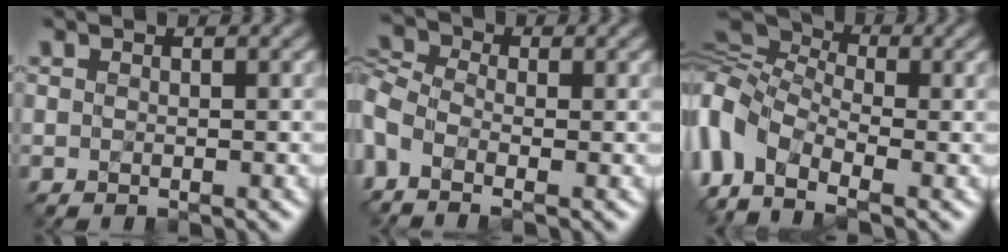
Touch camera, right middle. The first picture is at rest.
{"total": 4.0, "force": [-1.6, 2.3, 2.9], "torque": [-0.120, -0.005, -0.033]}
{"total": 7.3, "force": [-1.6, 5.2, 5.0], "torque": [-0.151, 0.015, -0.036]}